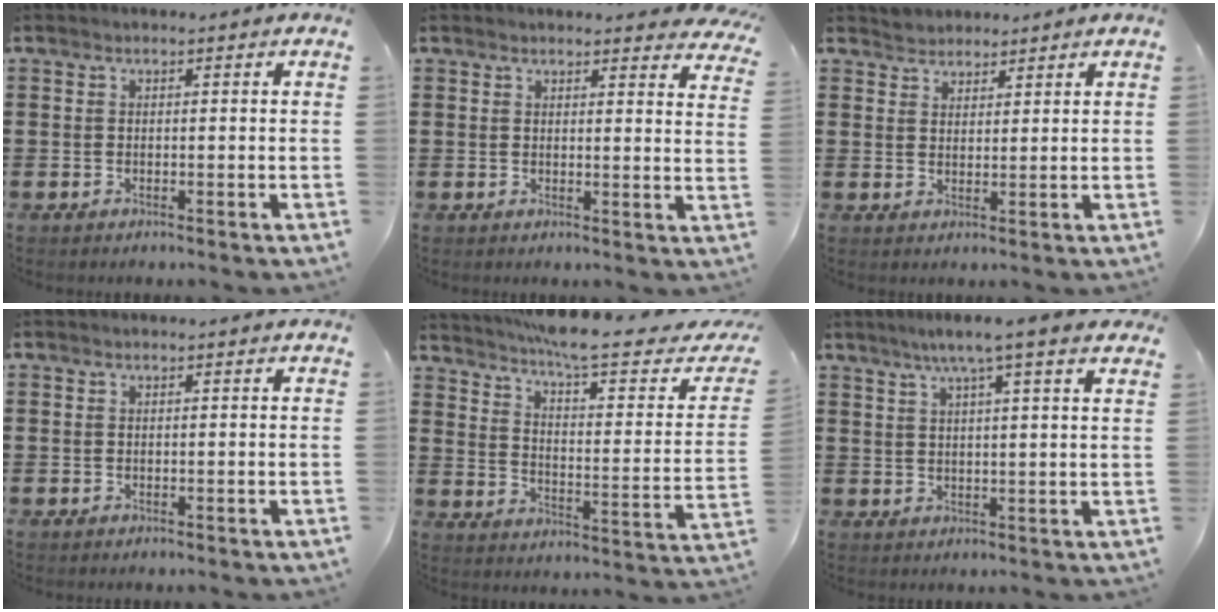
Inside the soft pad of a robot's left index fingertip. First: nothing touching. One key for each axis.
{"total": 2.8, "fx": 2.8, "fy": 0.0, "fz": 0.6, "tx": -0.014, "ty": -0.013, "tz": 0.051}
{"total": 2.0, "fx": 1.8, "fy": 0.6, "fz": -0.7, "tx": 0.005, "ty": 0.007, "tz": 0.037}
{"total": 0.0}
{"total": 7.9, "fx": 6.4, "fy": 0.0, "fz": 4.6, "tx": -0.110, "ty": -0.046, "tz": 0.104}
{"total": 5.6, "fx": 4.0, "fy": -0.5, "fz": 3.9, "tx": -0.087, "ty": -0.006, "tz": 0.066}